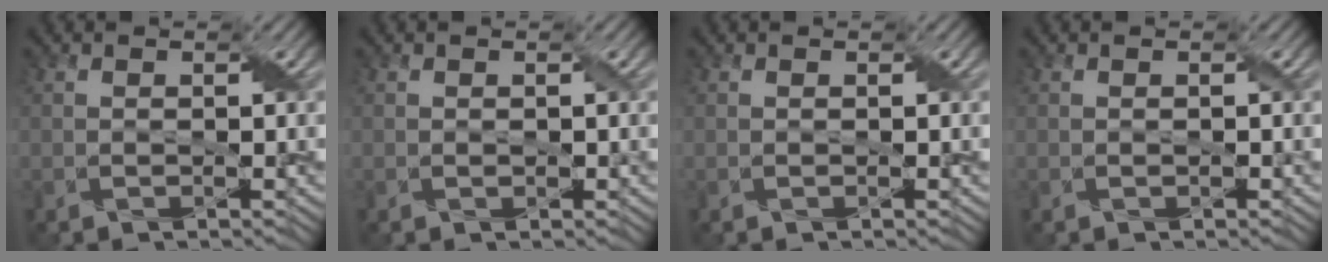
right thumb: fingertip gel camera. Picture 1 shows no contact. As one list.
[{"total": 0.5, "force": [0.0, 0.4, 0.3], "torque": [-0.005, -0.001, 0.002]}, {"total": 0.0}, {"total": 0.0}]